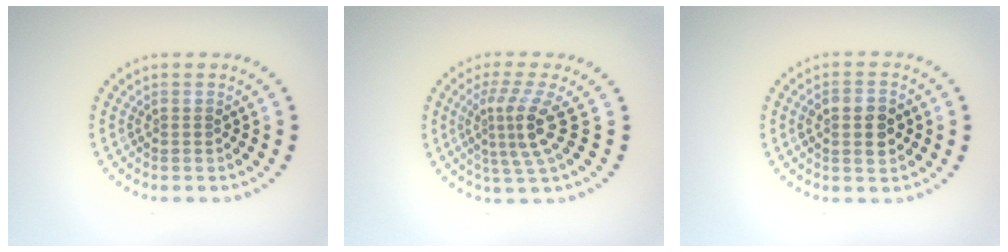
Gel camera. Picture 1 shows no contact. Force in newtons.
{"total": 3.8, "press": 2.5, "slide": 2.8}
{"total": 3.0, "press": 3.0, "slide": 0.3}